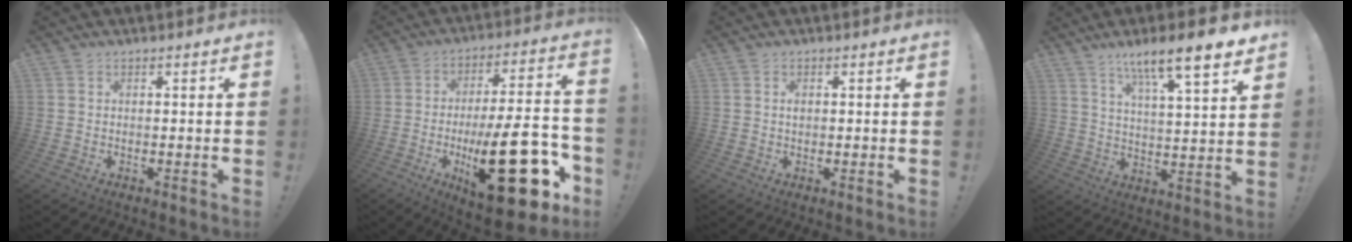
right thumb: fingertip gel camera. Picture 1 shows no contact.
{"total": 29.6, "force": [-9.2, 10.5, 26.2], "torque": [-0.393, 0.046, -0.132]}
{"total": 0.9, "force": [0.2, 0.7, 0.5], "torque": [-0.012, 0.004, 0.003]}
{"total": 12.1, "force": [8.6, 1.0, 8.4], "torque": [-0.134, -0.054, 0.137]}